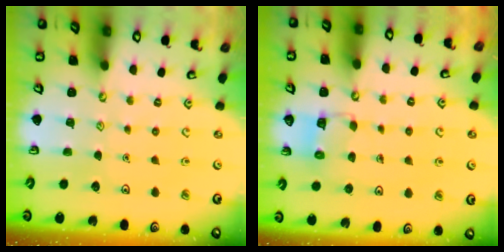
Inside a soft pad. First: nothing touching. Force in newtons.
{"total": 5.1, "press": 5.1, "slide": 0.3}